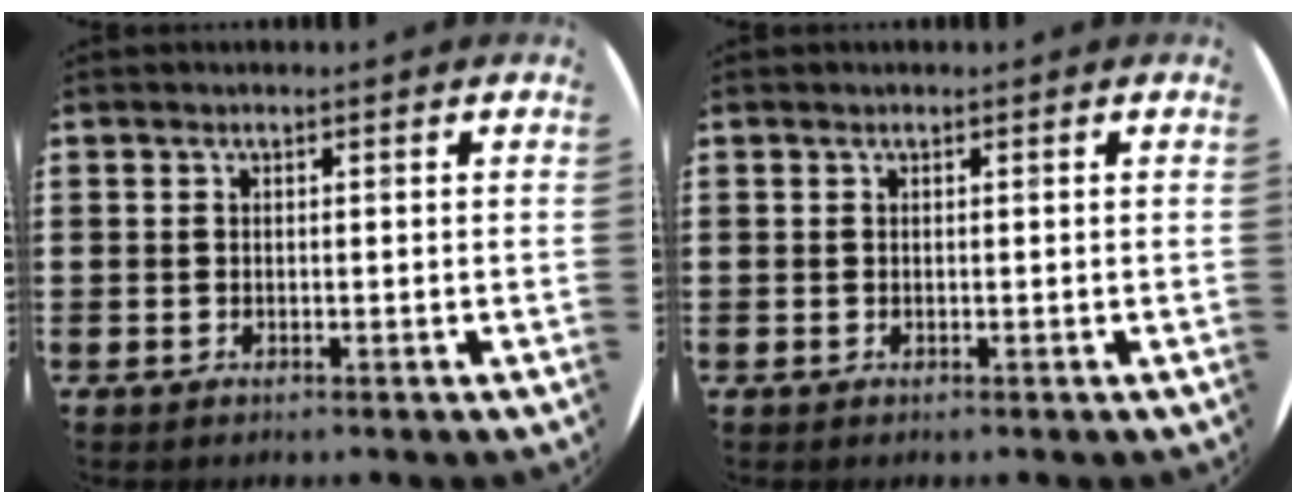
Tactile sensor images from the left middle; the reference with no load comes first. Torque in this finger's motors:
{"motor_torque": [0.17, -0.09, -0.01, -0.01]}